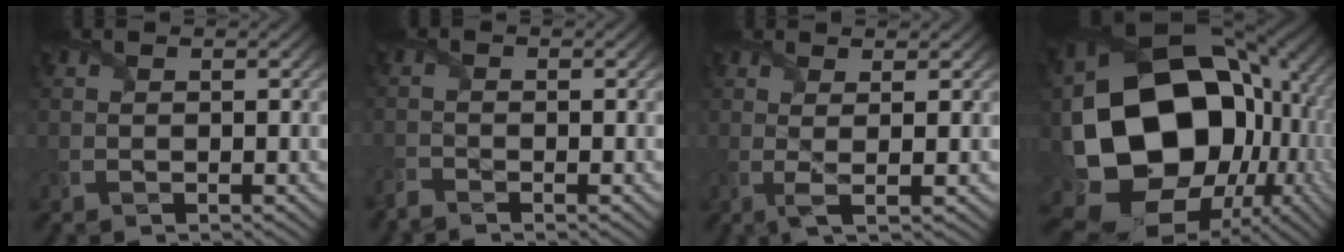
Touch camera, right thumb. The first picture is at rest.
{"total": 1.8, "force": [-1.8, 0.2, 0.4], "torque": [-0.014, -0.010, -0.046]}
{"total": 2.9, "force": [0.5, 0.4, 2.9], "torque": [-0.056, 0.001, 0.005]}
{"total": 22.9, "force": [-2.1, 17.9, 14.1], "torque": [-0.318, -0.071, 0.004]}